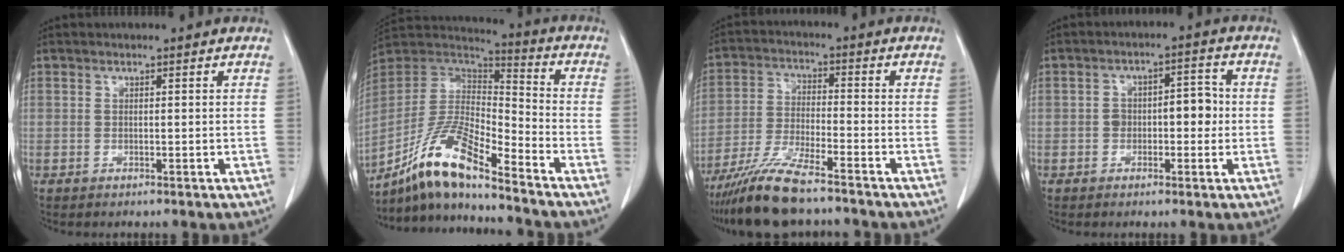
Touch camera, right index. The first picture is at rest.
{"total": 14.4, "force": [-10.6, 1.7, 9.5], "torque": [-0.191, 0.004, -0.198]}
{"total": 9.8, "force": [-8.0, 0.9, 5.6], "torque": [-0.113, -0.028, -0.149]}
{"total": 5.2, "force": [-0.7, 2.9, 4.3], "torque": [-0.063, 0.025, -0.010]}